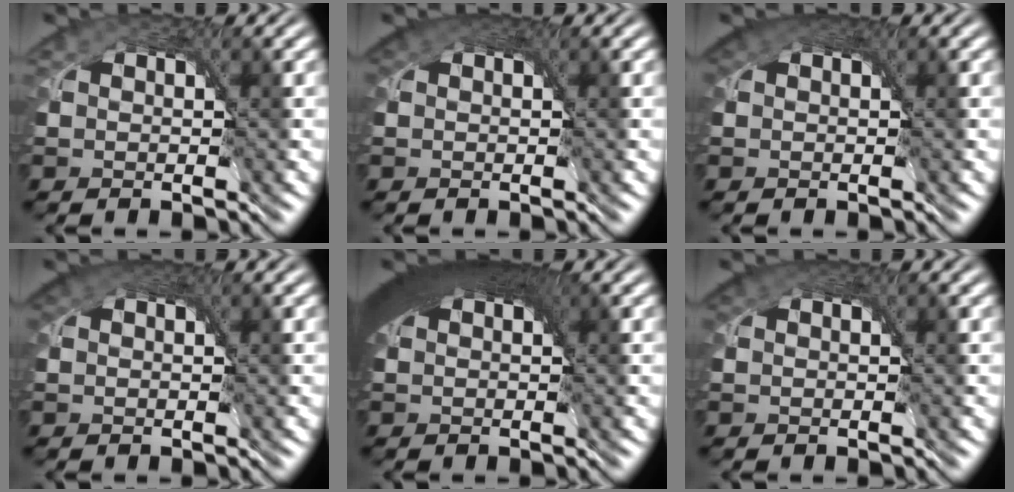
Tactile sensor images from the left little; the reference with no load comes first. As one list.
[{"total": 1.6, "force": [0.9, 1.0, 0.9], "torque": [-0.016, 0.003, 0.010]}, {"total": 2.5, "force": [1.4, 1.5, 1.4], "torque": [-0.027, 0.005, 0.017]}, {"total": 2.0, "force": [1.1, 1.2, 1.1], "torque": [-0.020, 0.004, 0.013]}, {"total": 8.8, "force": [3.2, 4.3, 7.0], "torque": [-0.109, 0.020, 0.034]}, {"total": 1.2, "force": [0.7, 0.8, 0.7], "torque": [-0.013, 0.002, 0.007]}]